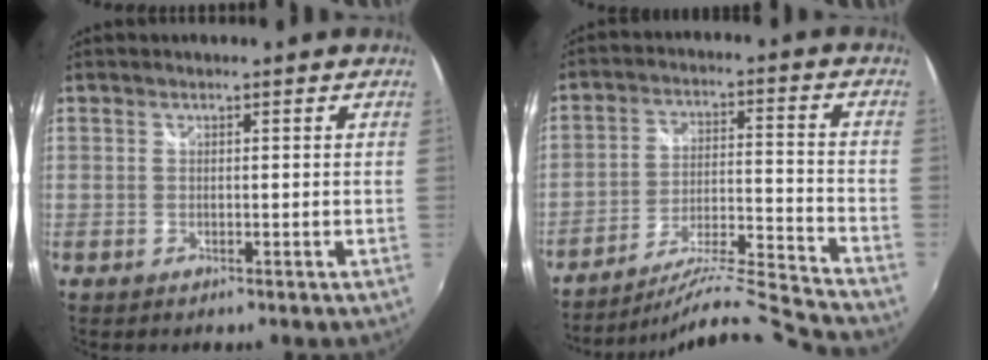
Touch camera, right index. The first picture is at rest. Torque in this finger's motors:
{"motor_torque": [0.59, -0.61, 0.04, -0.01]}